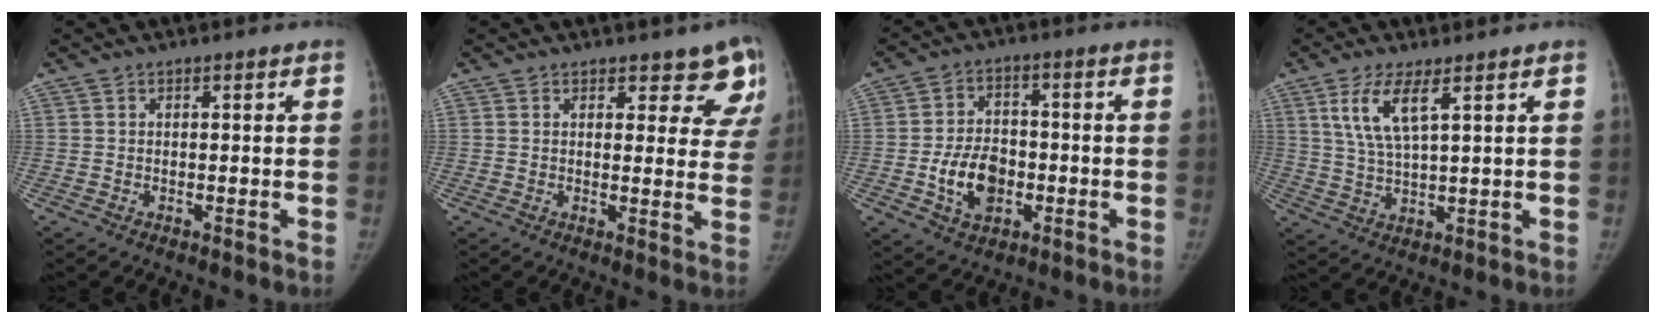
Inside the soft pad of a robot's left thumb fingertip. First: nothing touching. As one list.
[{"total": 7.8, "force": [6.3, 3.8, 2.5], "torque": [0.022, -0.035, 0.053]}, {"total": 10.2, "force": [-2.6, 7.1, 6.8], "torque": [-0.096, 0.014, -0.041]}, {"total": 7.8, "force": [3.7, 2.1, 6.5], "torque": [-0.140, -0.017, 0.080]}]